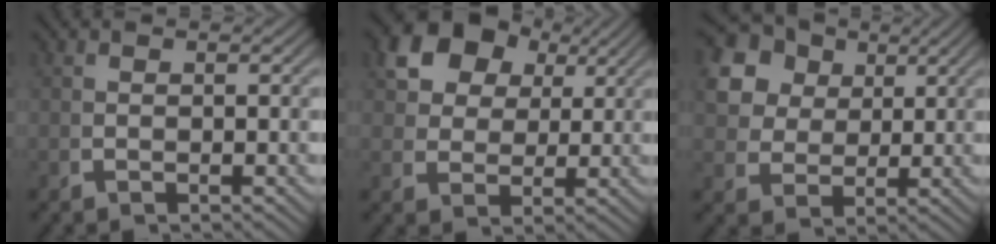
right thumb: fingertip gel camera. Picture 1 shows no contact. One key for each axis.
{"total": 8.9, "fx": 3.9, "fy": 6.4, "fz": 4.8, "tx": -0.122, "ty": -0.017, "tz": 0.083}
{"total": 11.3, "fx": 4.1, "fy": 9.0, "fz": 5.5, "tx": -0.123, "ty": 0.000, "tz": 0.066}